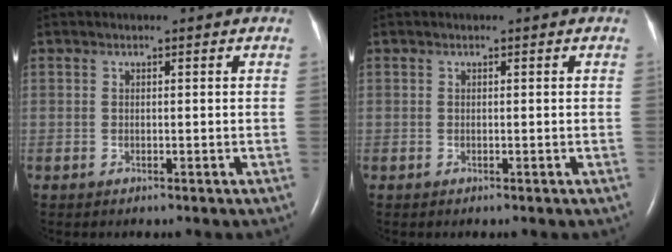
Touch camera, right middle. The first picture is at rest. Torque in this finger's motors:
{"motor_torque": [-0.08, 0.01, -0.03, -0.01]}